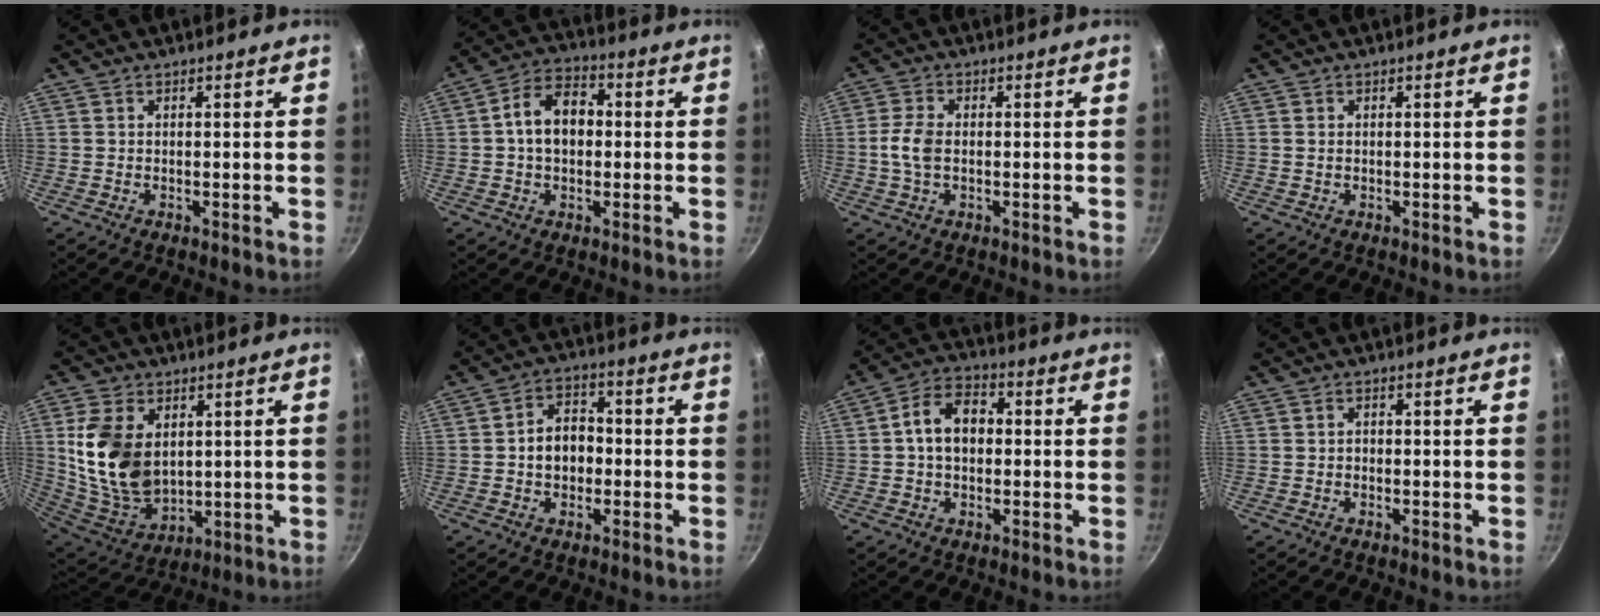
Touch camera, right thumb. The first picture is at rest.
{"total": 10.1, "force": [0.4, 7.1, 7.2], "torque": [-0.092, 0.027, -0.007]}
{"total": 5.2, "force": [-0.3, 3.2, 4.1], "torque": [-0.088, 0.011, -0.009]}
{"total": 0.6, "force": [0.1, 0.5, 0.4], "torque": [-0.005, 0.001, 0.001]}
{"total": 16.7, "force": [3.2, 11.3, 11.9], "torque": [-0.211, -0.032, 0.077]}
{"total": 7.7, "force": [-0.8, 5.9, 5.0], "torque": [-0.045, 0.022, -0.020]}
{"total": 9.3, "force": [0.5, 6.5, 6.6], "torque": [-0.088, 0.026, -0.006]}
{"total": 0.8, "force": [-0.2, 0.6, 0.4], "torque": [-0.005, 0.004, -0.005]}